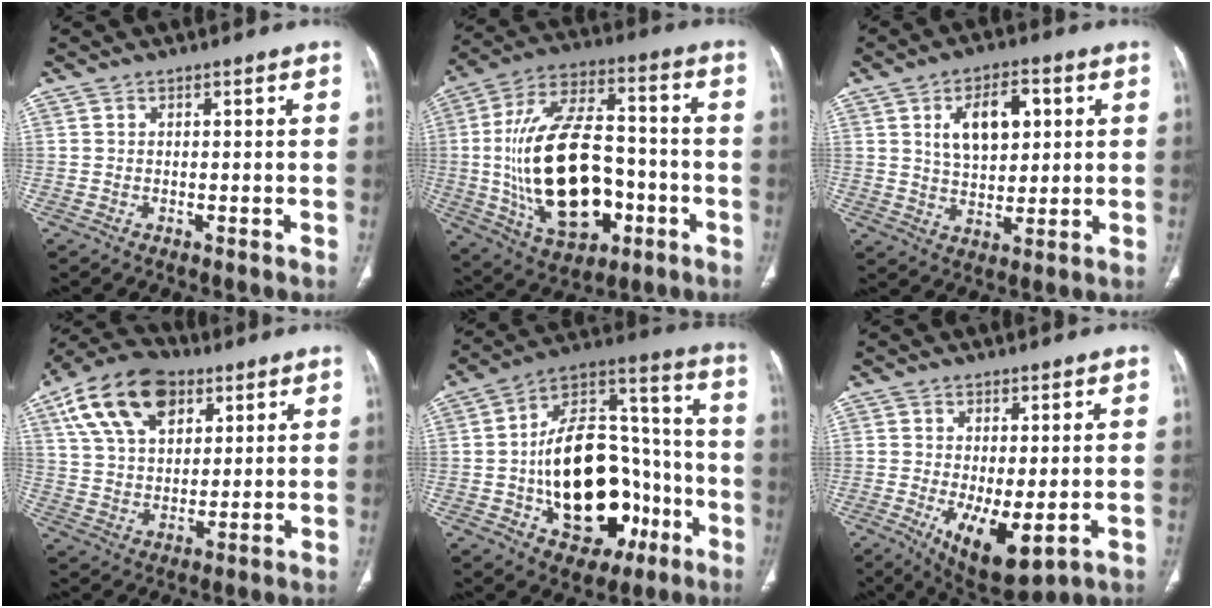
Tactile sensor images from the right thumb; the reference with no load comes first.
{"total": 24.8, "force": [-4.5, 14.1, 19.9], "torque": [-0.353, 0.030, -0.058]}
{"total": 10.6, "force": [3.1, 6.0, 8.1], "torque": [-0.109, -0.004, 0.055]}
{"total": 17.7, "force": [8.3, 10.6, 11.5], "torque": [-0.191, -0.007, 0.147]}
{"total": 26.7, "force": [-6.4, 16.6, 20.0], "torque": [-0.287, 0.050, -0.083]}
{"total": 9.7, "force": [-2.0, 3.9, 8.6], "torque": [-0.143, -0.025, -0.018]}